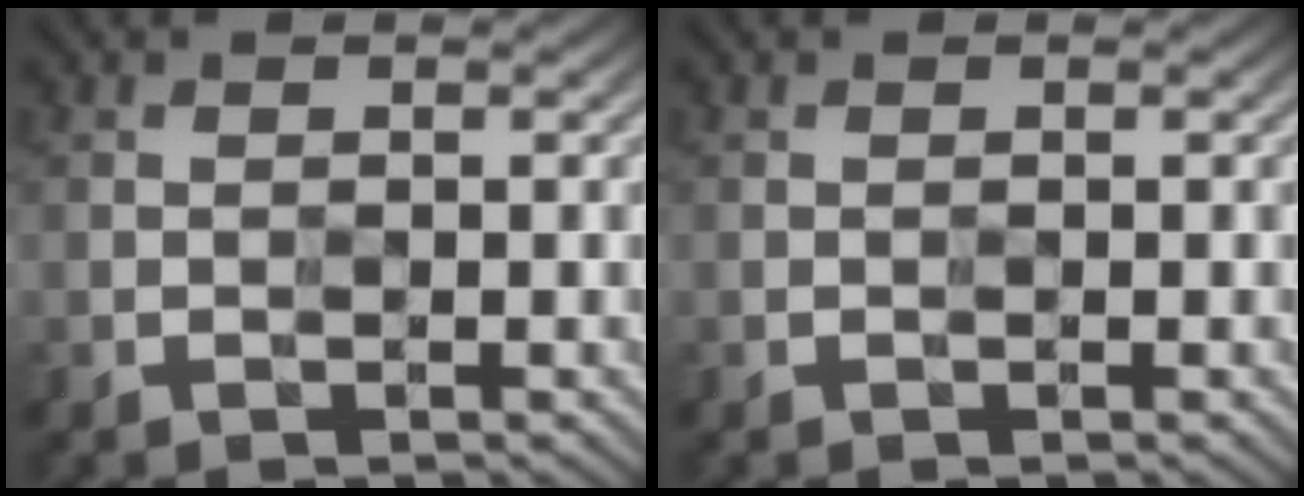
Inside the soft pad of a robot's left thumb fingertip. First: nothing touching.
{"total": 0.0}